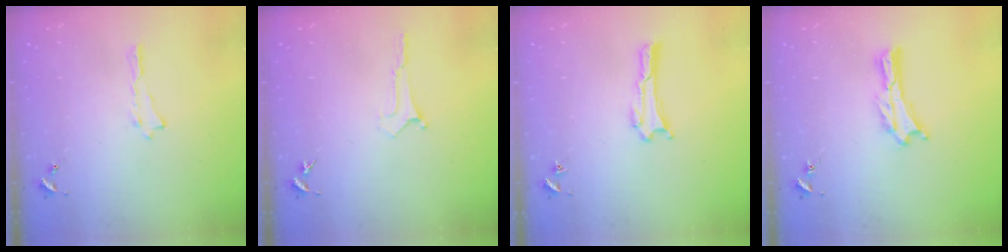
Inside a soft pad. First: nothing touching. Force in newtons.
{"total": 0.0}
{"total": 0.0}
{"total": 0.6, "press": 0.6, "slide": 0.2}